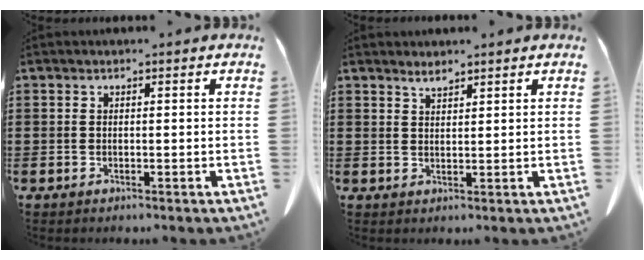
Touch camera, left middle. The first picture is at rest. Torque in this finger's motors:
{"motor_torque": [0.04, 0.01, -0.02, 0.01]}